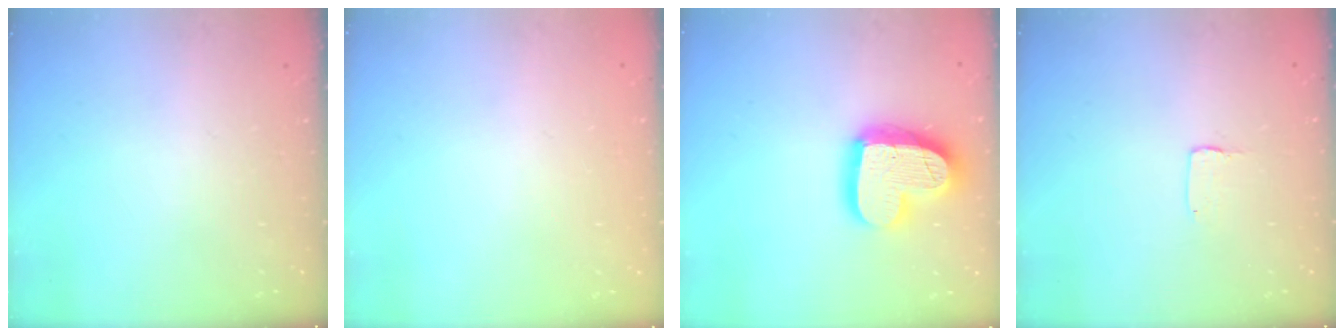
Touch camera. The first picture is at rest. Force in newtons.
{"total": 0.0}
{"total": 18.7, "press": 18.7, "slide": 1.4}
{"total": 1.0, "press": 1.0, "slide": 0.1}